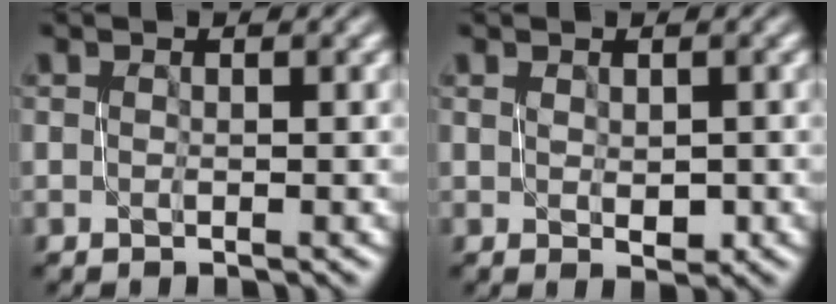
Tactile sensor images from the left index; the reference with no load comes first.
{"total": 0.7, "force": [0.3, 0.2, 0.6], "torque": [-0.009, -0.001, 0.009]}